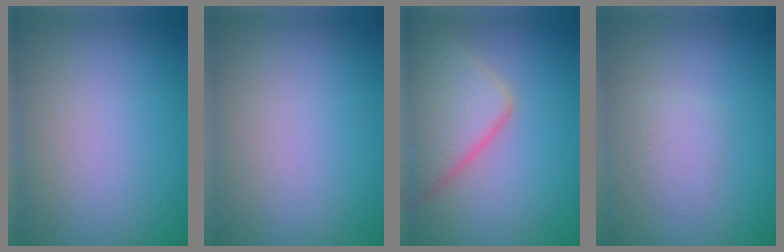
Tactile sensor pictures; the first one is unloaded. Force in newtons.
{"total": 0.0}
{"total": 6.6, "press": 6.6, "slide": 0.4}
{"total": 1.6, "press": 1.6, "slide": 0.1}